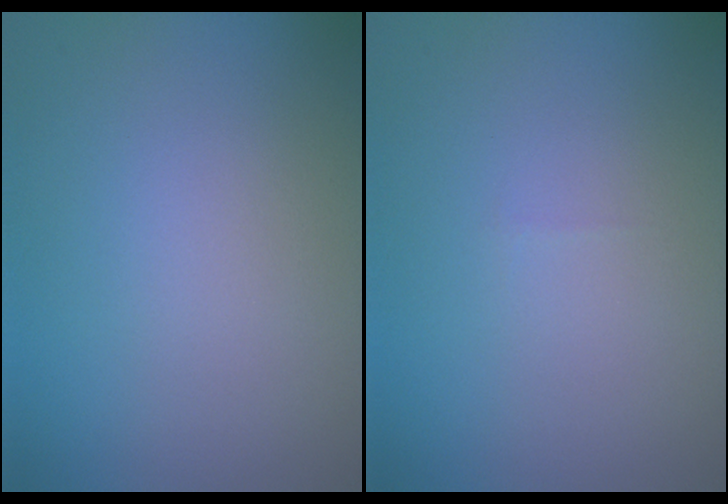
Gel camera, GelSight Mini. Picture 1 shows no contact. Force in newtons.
{"total": 0.0}